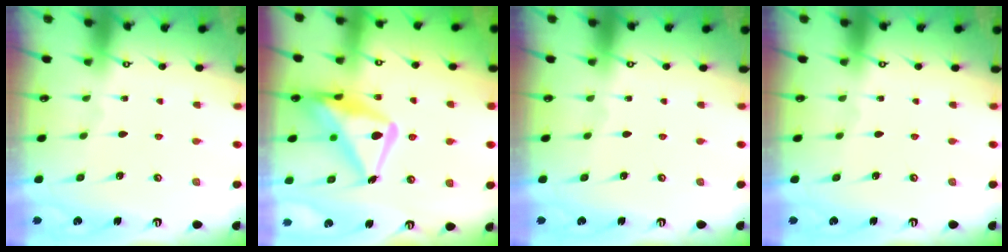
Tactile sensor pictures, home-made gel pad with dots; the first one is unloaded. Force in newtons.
{"total": 17.4, "press": 17.4, "slide": 1.8}
{"total": 0.0}
{"total": 0.0}